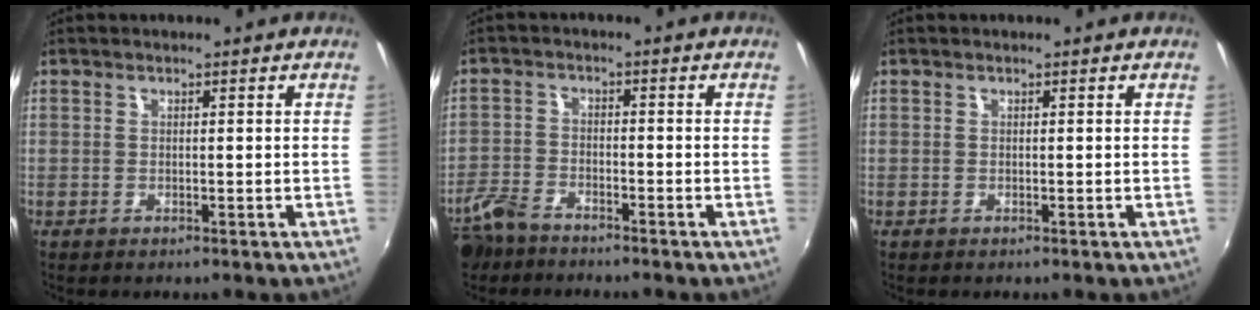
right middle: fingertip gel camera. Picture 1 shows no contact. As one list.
[{"total": 6.4, "force": [-5.2, 2.8, 2.6], "torque": [-0.072, -0.003, -0.101]}, {"total": 0.0}]